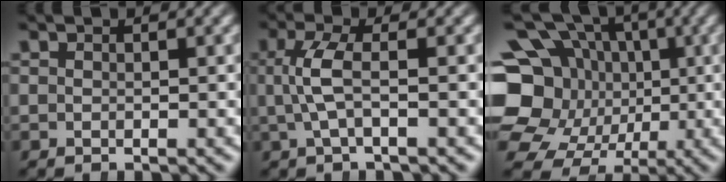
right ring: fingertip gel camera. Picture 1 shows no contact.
{"total": 3.1, "force": [-0.1, 0.9, 2.9], "torque": [-0.073, 0.001, 0.001]}
{"total": 15.3, "force": [-0.3, 13.2, 7.8], "torque": [-0.152, -0.052, 0.005]}